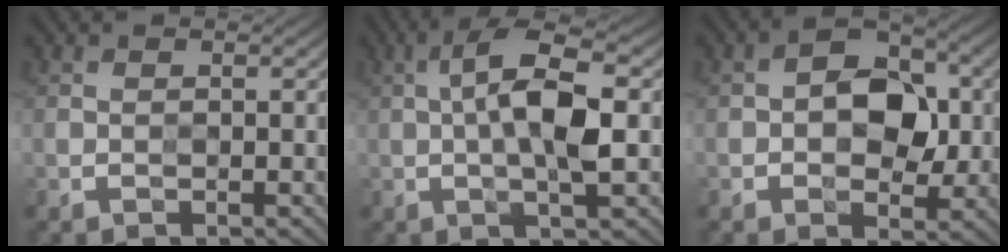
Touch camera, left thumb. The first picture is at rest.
{"total": 9.0, "force": [0.4, 2.8, 8.6], "torque": [-0.157, 0.019, -0.002]}
{"total": 7.7, "force": [0.3, 5.0, 5.9], "torque": [-0.079, 0.007, -0.002]}